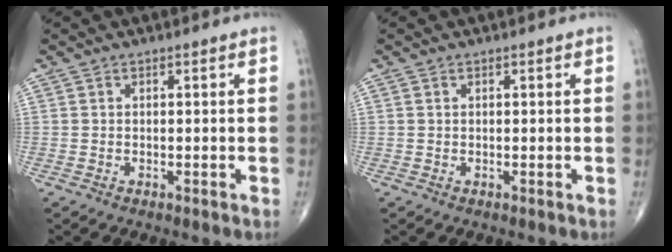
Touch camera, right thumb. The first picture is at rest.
{"total": 0.0}